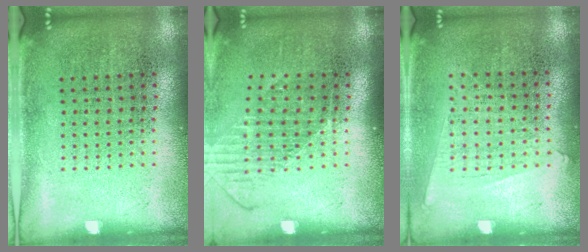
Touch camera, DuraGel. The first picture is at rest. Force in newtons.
{"total": 1.6, "press": 1.2, "slide": 1.0}
{"total": 0.7, "press": 0.6, "slide": 0.4}